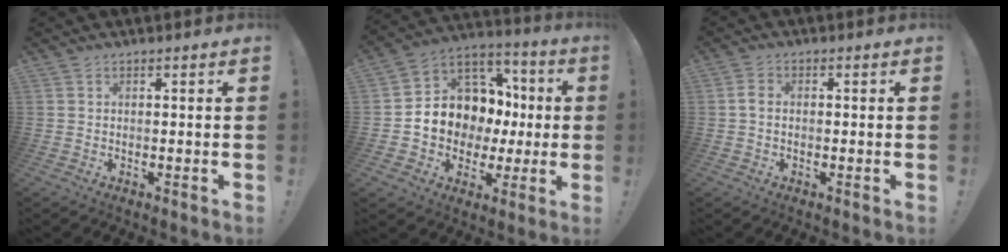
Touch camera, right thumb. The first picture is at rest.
{"total": 11.8, "force": [0.6, 10.5, 5.3], "torque": [-0.072, -0.014, 0.030]}
{"total": 2.5, "force": [-0.2, 1.6, 1.9], "torque": [-0.035, 0.009, -0.003]}